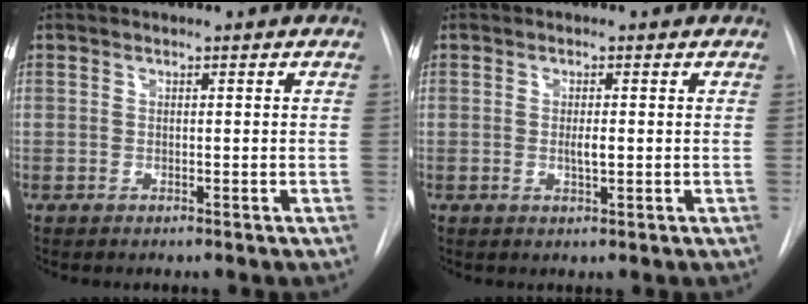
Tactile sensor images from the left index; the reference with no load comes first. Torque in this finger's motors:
{"motor_torque": [0.59, -0.12, 0.02, 0.03]}